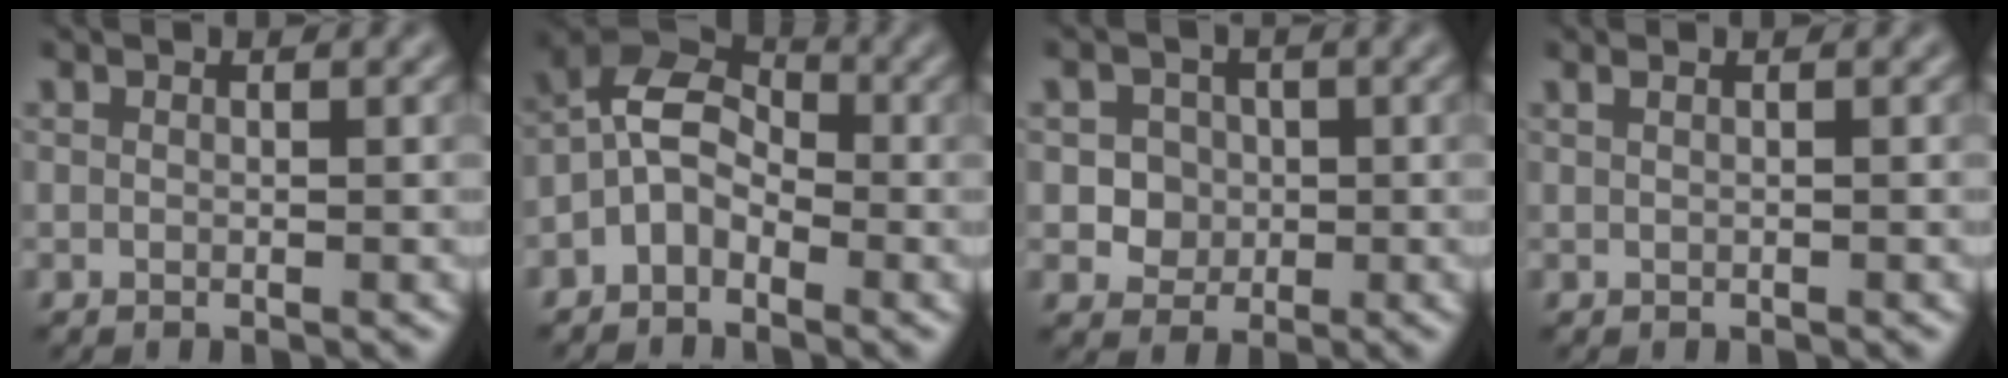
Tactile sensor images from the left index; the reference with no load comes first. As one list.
[{"total": 5.1, "force": [-1.9, 3.3, 3.3], "torque": [-0.061, 0.011, -0.047]}, {"total": 2.9, "force": [0.0, 2.7, 1.0], "torque": [-0.013, 0.000, 0.000]}, {"total": 1.5, "force": [0.7, 0.7, 1.0], "torque": [-0.007, -0.008, -0.005]}]